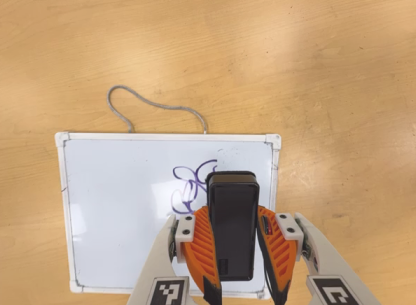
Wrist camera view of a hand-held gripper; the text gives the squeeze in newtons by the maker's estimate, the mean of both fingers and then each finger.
{"total": 7.9, "left": 5.7, "right": 10.2}